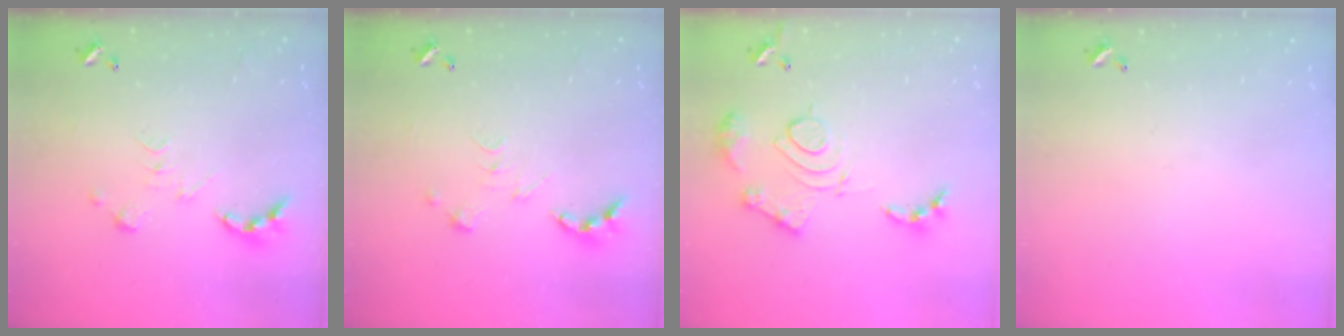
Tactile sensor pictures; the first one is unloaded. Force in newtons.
{"total": 0.0}
{"total": 14.5, "press": 14.4, "slide": 1.3}
{"total": 0.0}